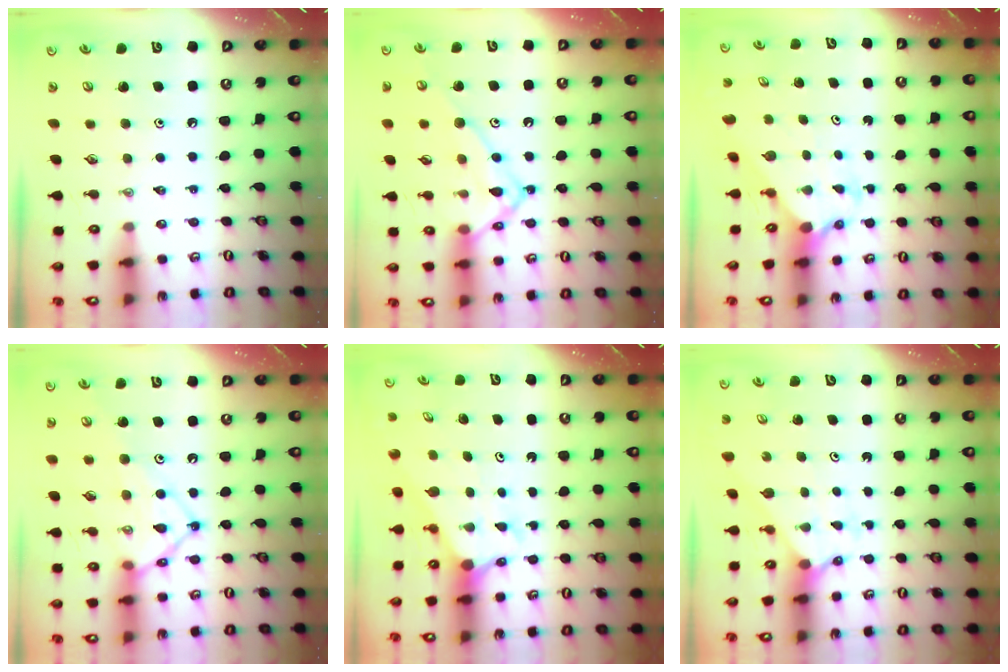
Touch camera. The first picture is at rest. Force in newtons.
{"total": 15.9, "press": 15.9, "slide": 1.1}
{"total": 2.0, "press": 2.0, "slide": 0.2}
{"total": 12.8, "press": 12.7, "slide": 1.5}
{"total": 3.7, "press": 3.7, "slide": 0.1}
{"total": 2.3, "press": 2.3, "slide": 0.2}